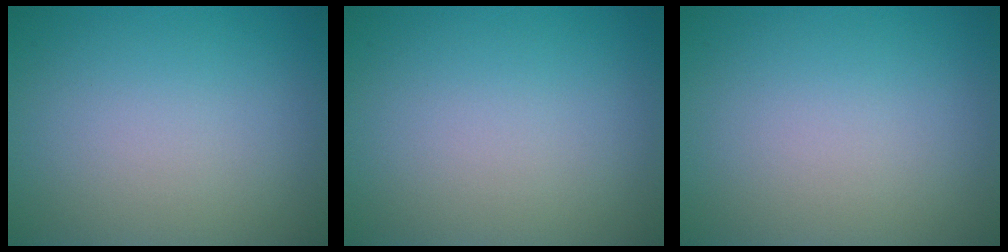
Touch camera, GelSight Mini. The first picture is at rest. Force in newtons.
{"total": 0.0}
{"total": 0.0}